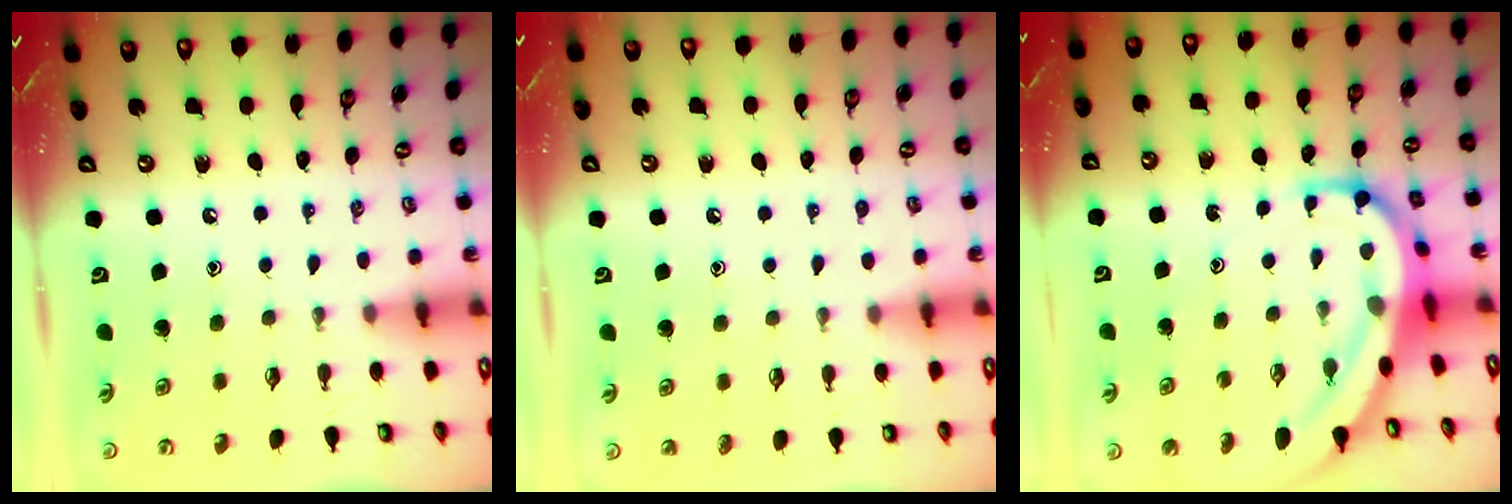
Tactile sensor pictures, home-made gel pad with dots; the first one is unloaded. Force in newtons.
{"total": 4.3, "press": 4.2, "slide": 0.4}
{"total": 10.9, "press": 10.8, "slide": 1.1}